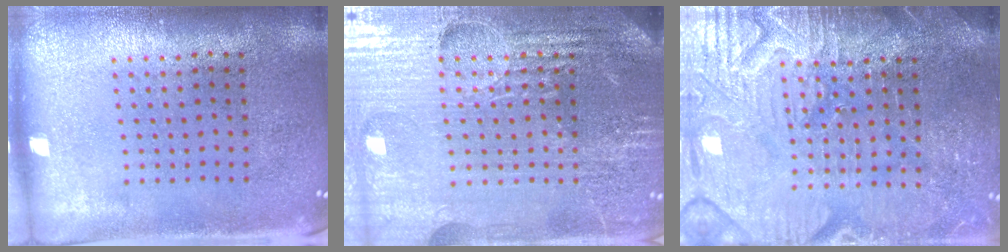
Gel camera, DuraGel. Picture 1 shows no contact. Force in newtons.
{"total": 5.5, "press": 5.0, "slide": 2.4}
{"total": 4.1, "press": 3.9, "slide": 1.4}